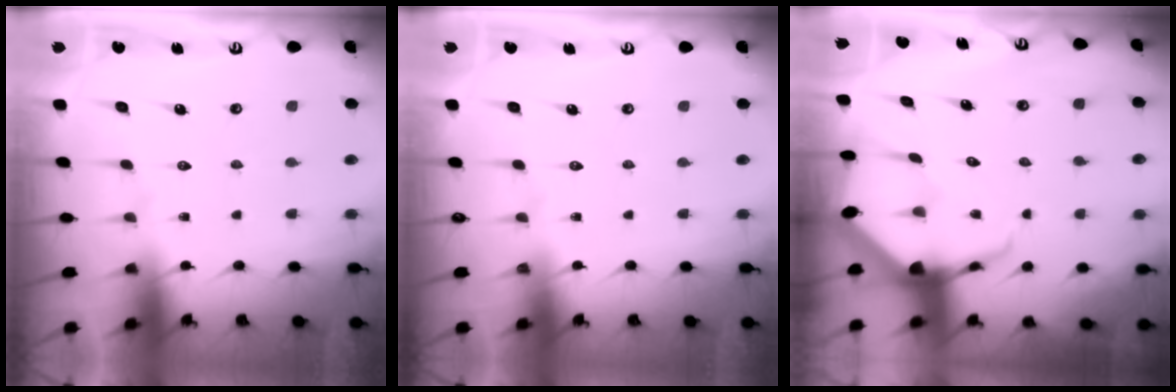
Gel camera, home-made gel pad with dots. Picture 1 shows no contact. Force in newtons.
{"total": 0.0}
{"total": 6.6, "press": 6.6, "slide": 0.9}